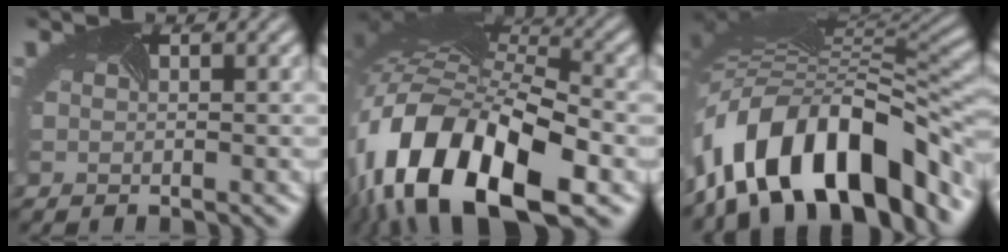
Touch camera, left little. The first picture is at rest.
{"total": 16.6, "force": [-6.1, 8.4, 13.0], "torque": [-0.260, -0.002, -0.109]}
{"total": 14.0, "force": [-5.9, 7.7, 10.1], "torque": [-0.163, 0.029, -0.099]}